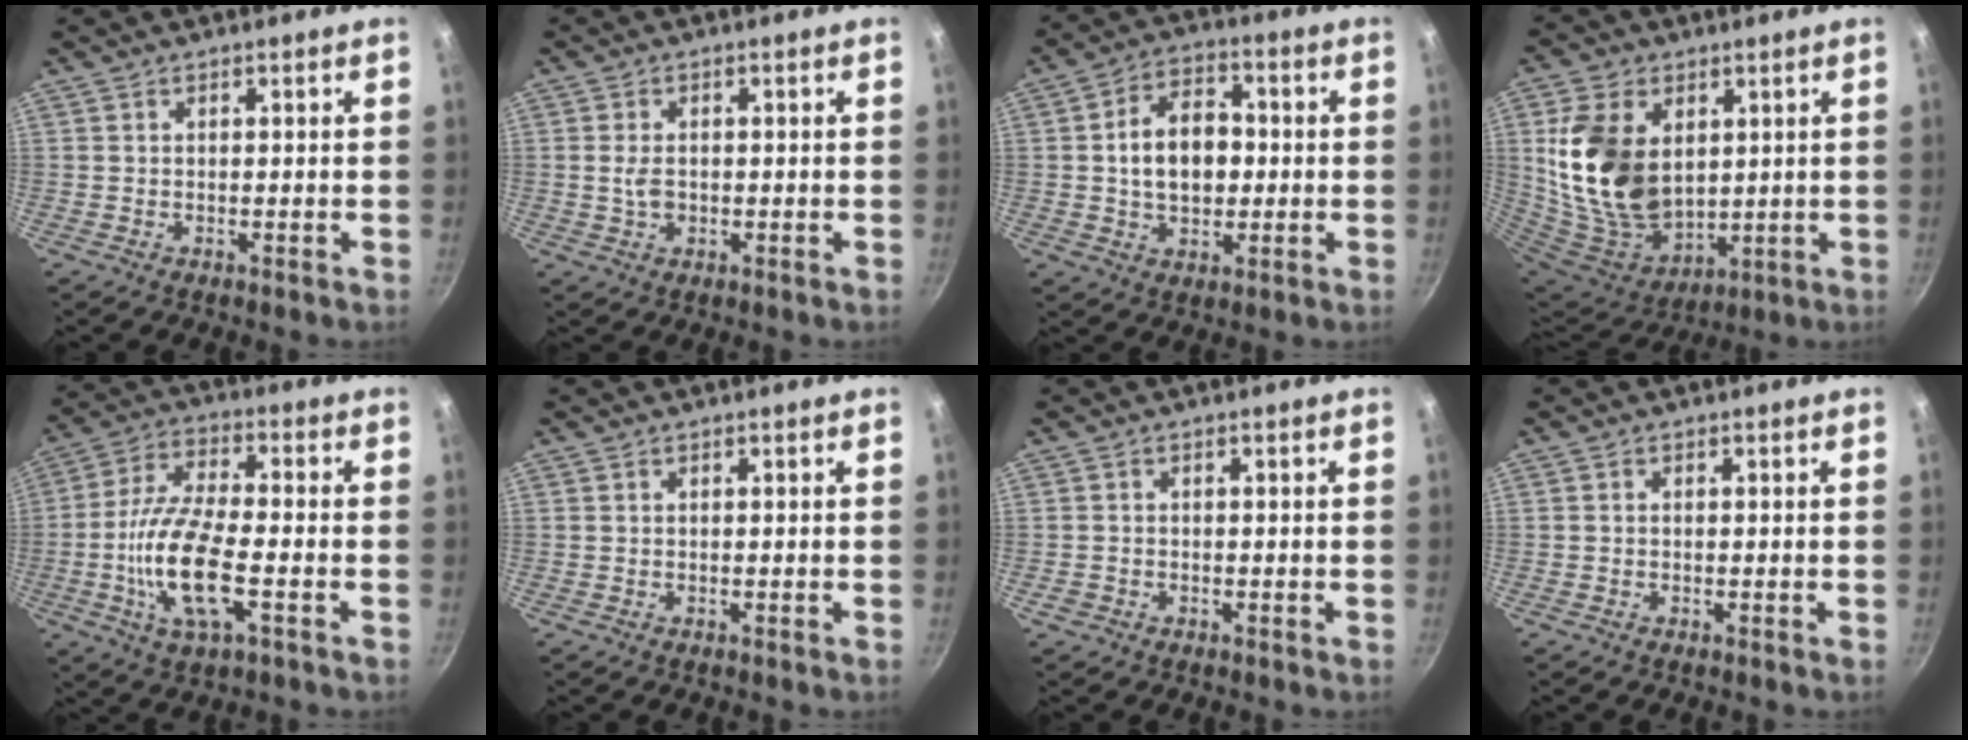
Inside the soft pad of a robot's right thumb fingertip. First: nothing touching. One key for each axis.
{"total": 3.0, "fx": -0.2, "fy": 2.0, "fz": 2.2, "tx": -0.036, "ty": 0.000, "tz": -0.004}
{"total": 11.3, "fx": 0.1, "fy": 7.8, "fz": 8.2, "tx": -0.106, "ty": 0.018, "tz": -0.004}
{"total": 19.5, "fx": 4.0, "fy": 13.2, "fz": 13.7, "tx": -0.245, "ty": -0.034, "tz": 0.094}
{"total": 14.5, "fx": -3.6, "fy": 5.1, "fz": 13.1, "tx": -0.258, "ty": 0.019, "tz": -0.079}
{"total": 0.0}
{"total": 1.1, "fx": -0.6, "fy": 0.8, "fz": 0.4, "tx": -0.009, "ty": 0.002, "tz": -0.007}
{"total": 0.0}